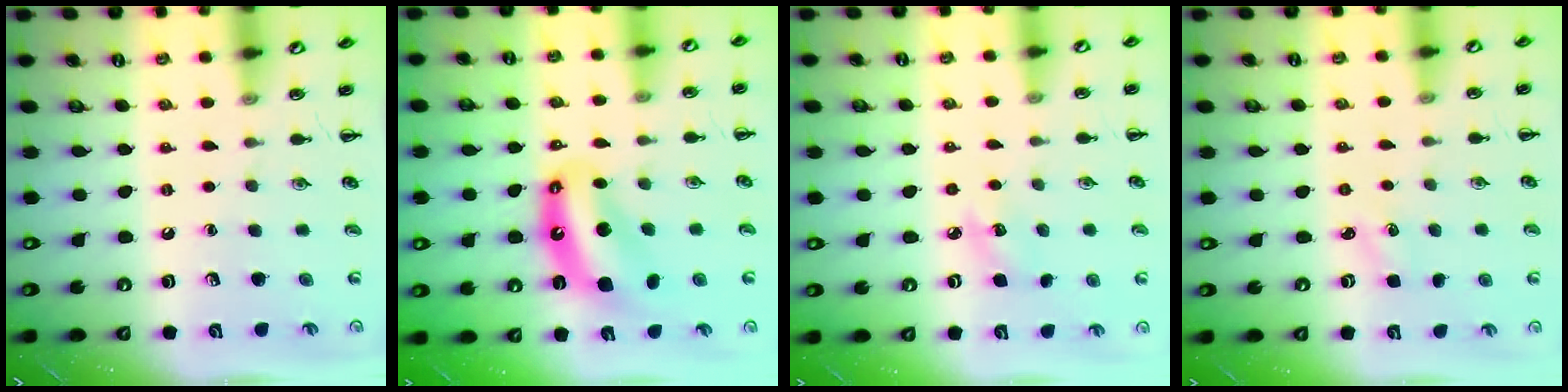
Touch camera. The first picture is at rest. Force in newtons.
{"total": 9.4, "press": 9.0, "slide": 2.6}
{"total": 4.9, "press": 4.7, "slide": 1.4}
{"total": 2.0, "press": 1.9, "slide": 0.6}